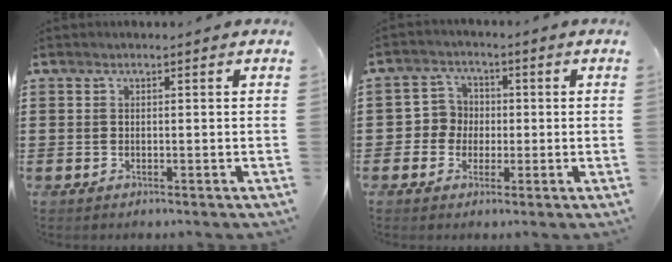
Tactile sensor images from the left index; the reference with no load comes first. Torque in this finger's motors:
{"motor_torque": [0.18, 0.18, 0.08, 0.00]}